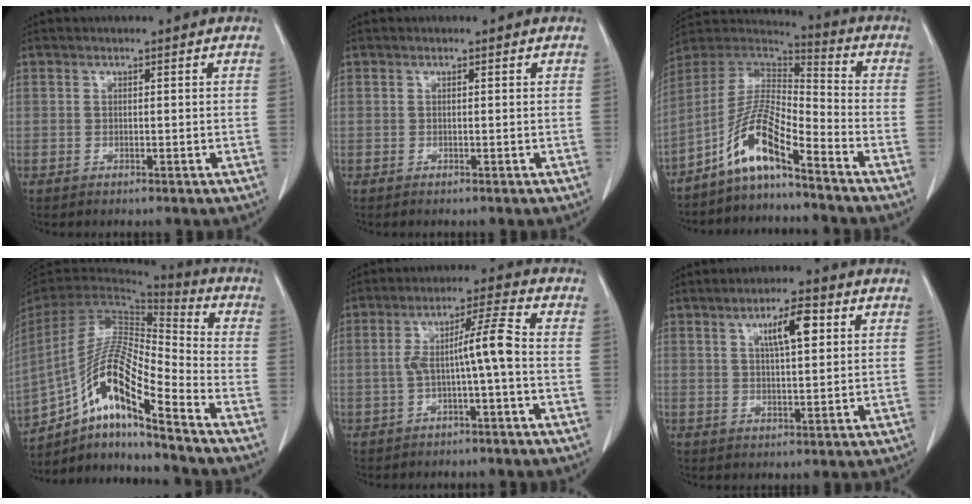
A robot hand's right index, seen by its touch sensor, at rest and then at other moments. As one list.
[{"total": 0.0}, {"total": 10.7, "force": [-7.3, 1.2, 7.7], "torque": [-0.163, 0.015, -0.139]}, {"total": 16.4, "force": [-10.3, 1.9, 12.6], "torque": [-0.254, 0.005, -0.185]}, {"total": 6.5, "force": [-1.1, -0.3, 6.4], "torque": [-0.116, 0.026, -0.015]}, {"total": 6.1, "force": [2.3, 1.2, 5.5], "torque": [-0.094, 0.007, 0.040]}]